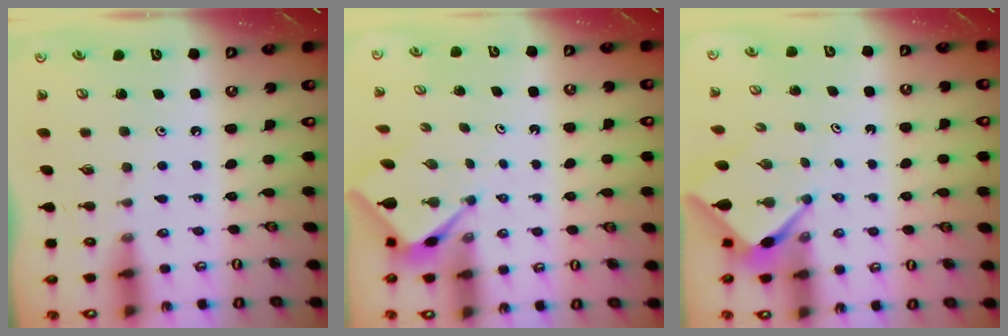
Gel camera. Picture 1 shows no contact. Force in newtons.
{"total": 2.6, "press": 2.6, "slide": 0.1}
{"total": 2.9, "press": 2.9, "slide": 0.4}